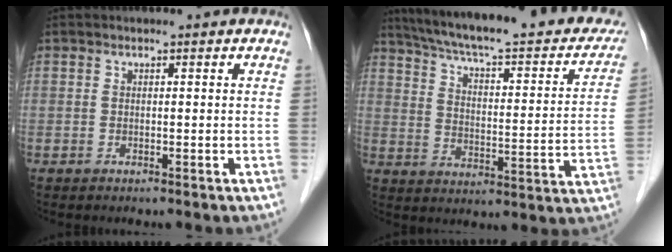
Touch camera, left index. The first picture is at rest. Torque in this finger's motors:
{"motor_torque": [0.35, -0.69, 0.41, 0.13]}